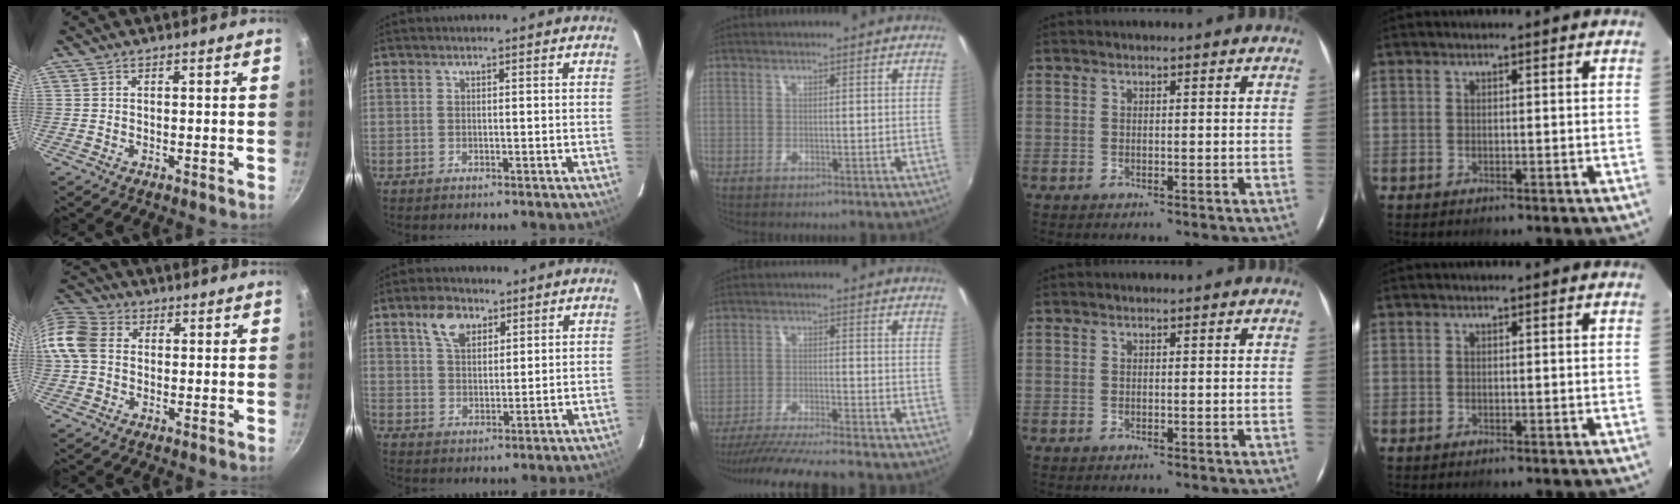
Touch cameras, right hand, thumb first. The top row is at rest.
{"thumb": {"total": 12.9, "force": [1.0, 10.4, 7.6], "torque": [-0.154, 0.026, 0.003]}, "index": {"total": 6.5, "force": [3.7, 3.8, 3.8], "torque": [-0.066, 0.014, 0.066]}, "middle": {"total": 13.2, "force": [-11.8, 0.3, 5.8], "torque": [-0.124, -0.019, -0.194]}}